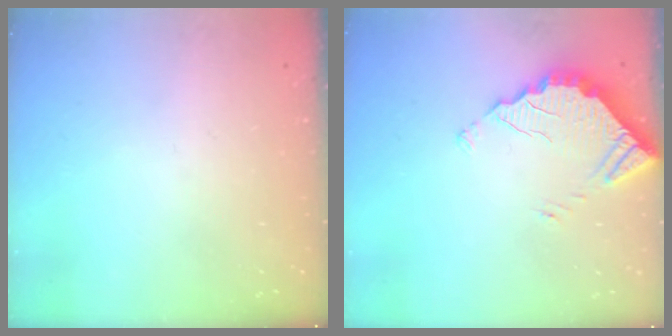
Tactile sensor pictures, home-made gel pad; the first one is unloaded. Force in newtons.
{"total": 3.5, "press": 3.5, "slide": 0.2}